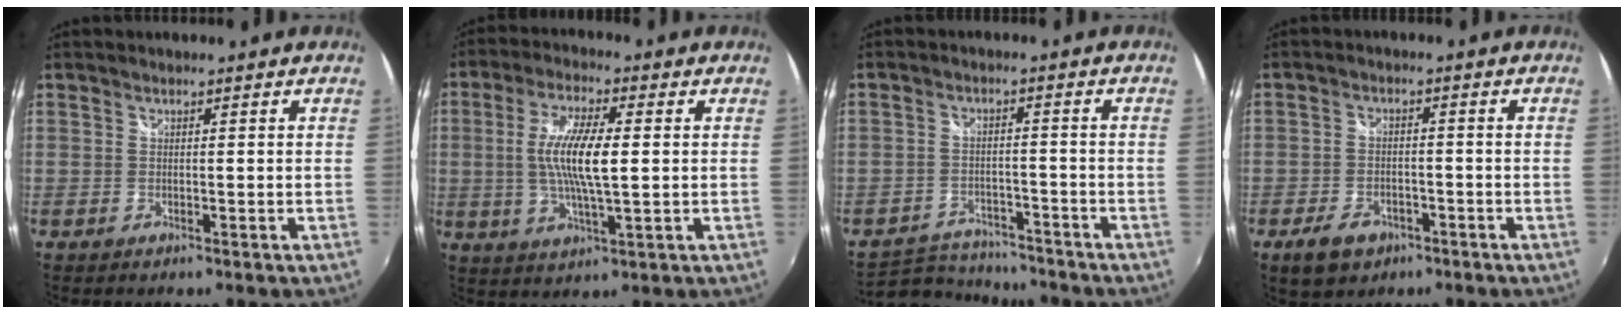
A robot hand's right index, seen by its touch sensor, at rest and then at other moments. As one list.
[{"total": 10.6, "force": [0.4, 2.4, 10.3], "torque": [-0.200, -0.001, 0.008]}, {"total": 9.3, "force": [-8.3, 3.9, 1.4], "torque": [-0.050, 0.014, -0.123]}, {"total": 7.0, "force": [-4.3, 4.5, 3.3], "torque": [-0.088, 0.001, -0.065]}]